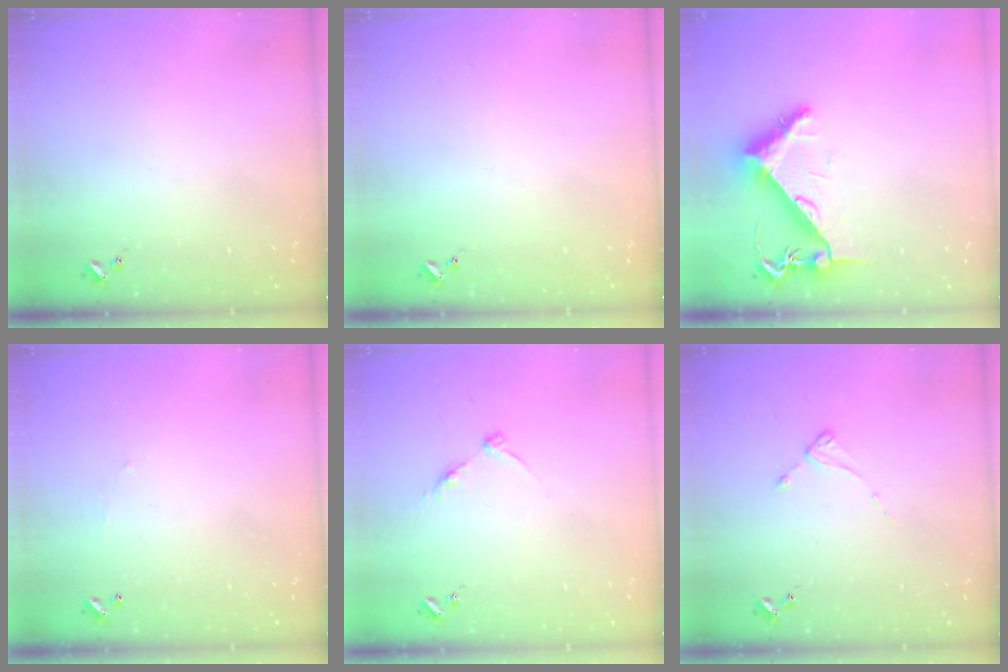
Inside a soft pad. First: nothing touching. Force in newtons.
{"total": 0.0}
{"total": 8.3, "press": 8.2, "slide": 1.0}
{"total": 3.7, "press": 3.7, "slide": 0.2}
{"total": 6.2, "press": 6.2, "slide": 0.7}
{"total": 2.3, "press": 2.3, "slide": 0.3}